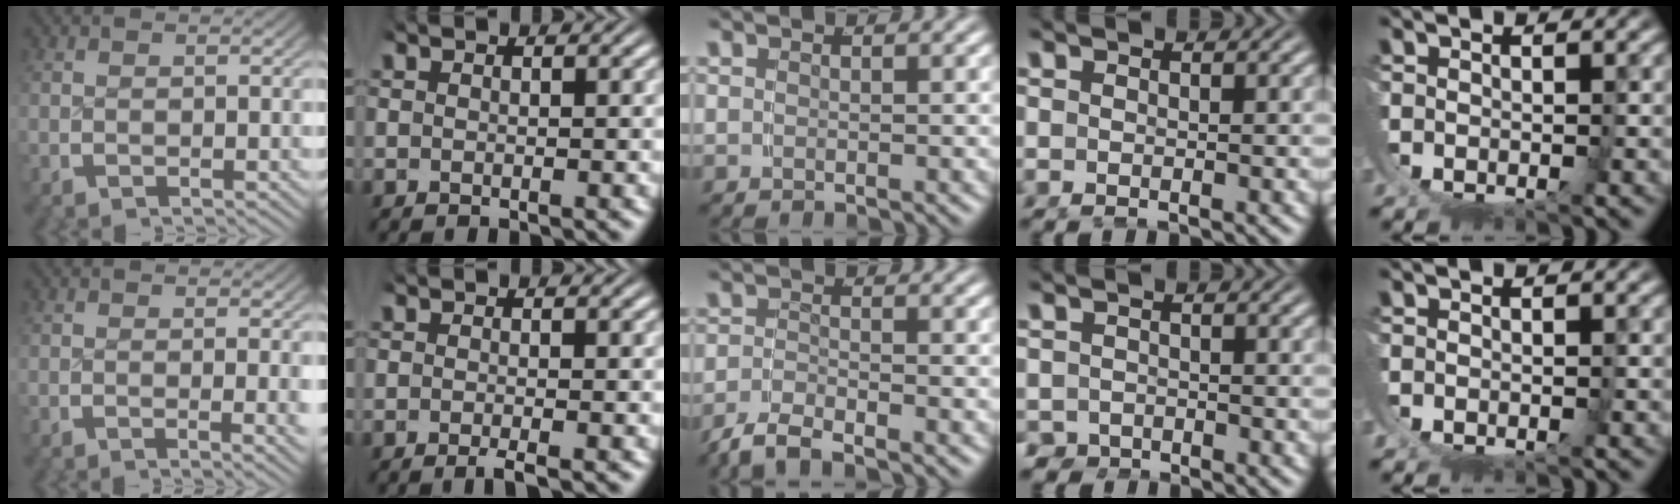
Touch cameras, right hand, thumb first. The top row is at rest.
{"thumb": {"total": 1.9, "force": [-0.1, 0.4, 1.9], "torque": [-0.023, -0.004, -0.002]}, "index": {"total": 1.4, "force": [-1.0, 0.1, 0.9], "torque": [-0.006, 0.009, -0.024]}, "middle": {"total": 2.8, "force": [-2.6, 0.2, 1.0], "torque": [-0.017, -0.006, -0.043]}, "ring": {"total": 3.5, "force": [-2.5, 2.4, 0.4], "torque": [-0.008, -0.021, -0.044]}}